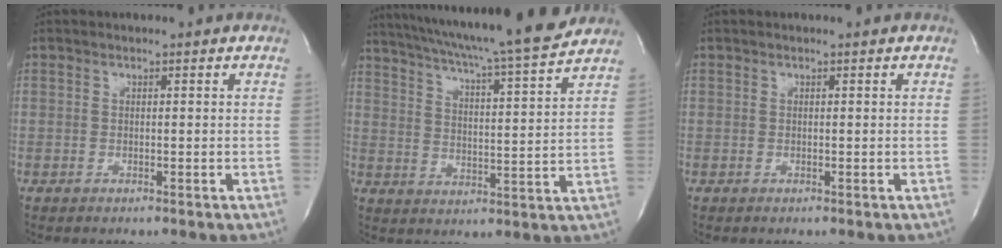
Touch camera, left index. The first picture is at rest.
{"total": 20.2, "force": [18.1, -0.3, 9.1], "torque": [-0.154, -0.016, 0.262]}
{"total": 0.0}